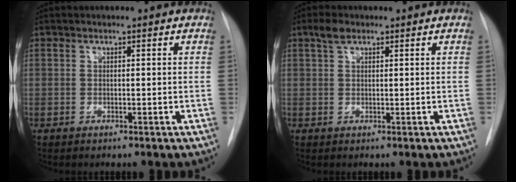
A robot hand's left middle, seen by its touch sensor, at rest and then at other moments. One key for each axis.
{"total": 2.1, "fx": 1.4, "fy": 1.0, "fz": 1.2, "tx": -0.028, "ty": 0.010, "tz": 0.028}